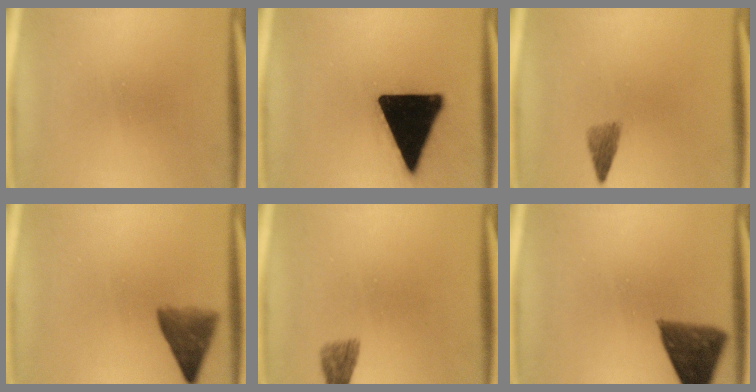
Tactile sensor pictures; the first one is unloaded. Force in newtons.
{"total": 20.3}
{"total": 2.2}
{"total": 5.8}
{"total": 1.8}
{"total": 7.6}